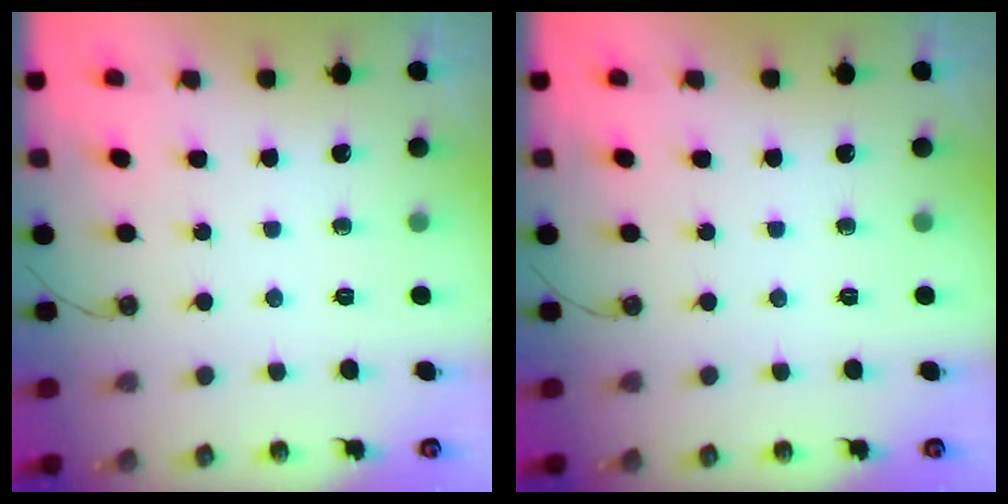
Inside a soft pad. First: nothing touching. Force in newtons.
{"total": 0.0}